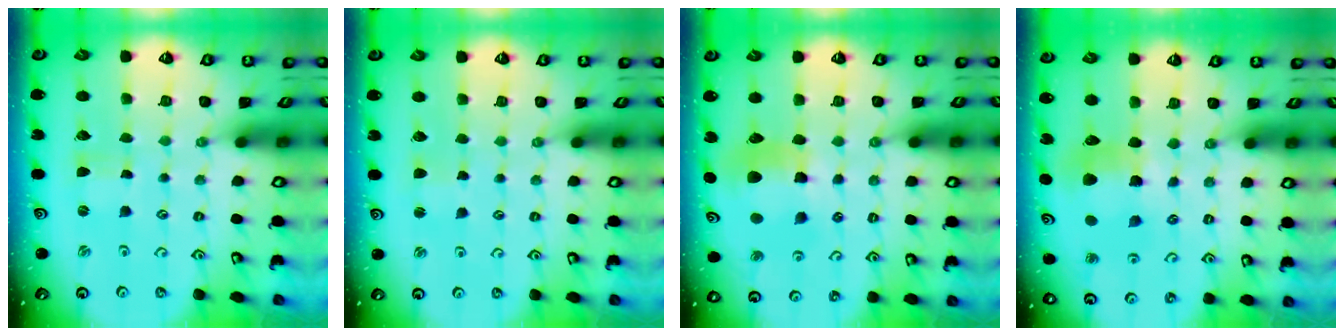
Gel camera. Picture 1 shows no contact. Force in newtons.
{"total": 1.3, "press": 1.2, "slide": 0.2}
{"total": 11.4, "press": 11.3, "slide": 1.5}
{"total": 9.2, "press": 9.1, "slide": 1.0}